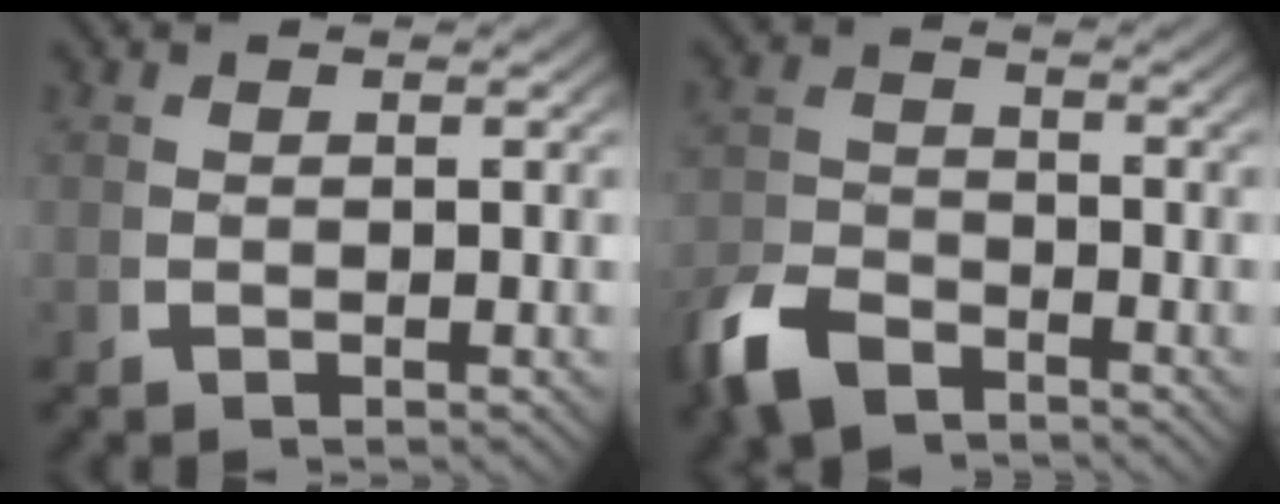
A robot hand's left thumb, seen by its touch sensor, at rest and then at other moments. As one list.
[{"total": 5.2, "force": [-4.1, 2.6, 1.9], "torque": [-0.041, -0.017, -0.068]}]